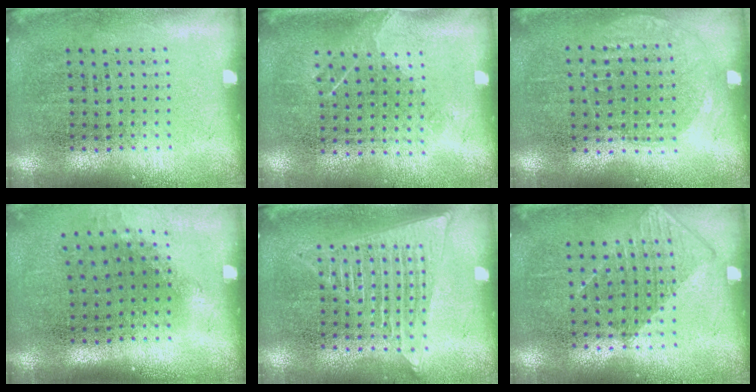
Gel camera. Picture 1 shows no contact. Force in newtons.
{"total": 1.2, "press": 0.9, "slide": 0.7}
{"total": 0.9, "press": 0.8, "slide": 0.4}
{"total": 1.1, "press": 0.9, "slide": 0.7}
{"total": 1.6, "press": 1.5, "slide": 0.6}
{"total": 0.8, "press": 0.7, "slide": 0.4}